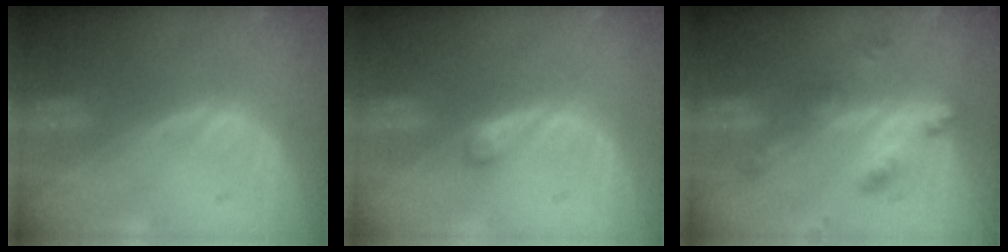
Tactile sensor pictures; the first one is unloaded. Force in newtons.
{"total": 1.2, "press": 1.2, "slide": 0.2}
{"total": 6.0, "press": 5.3, "slide": 2.8}